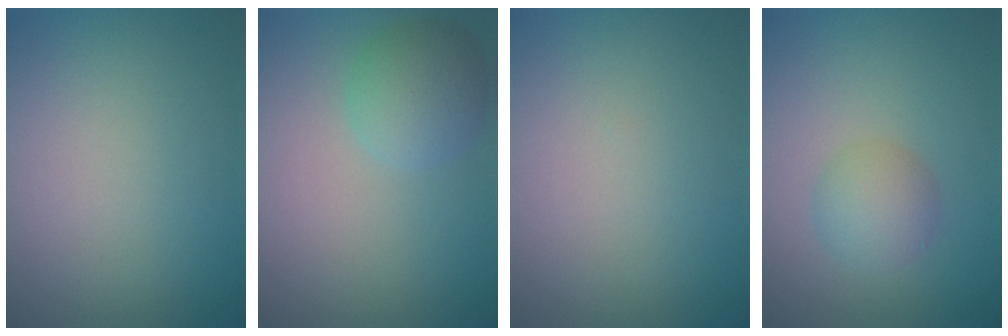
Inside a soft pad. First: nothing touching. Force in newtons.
{"total": 3.8, "press": 3.8, "slide": 0.2}
{"total": 0.0}
{"total": 2.9, "press": 2.9, "slide": 0.0}